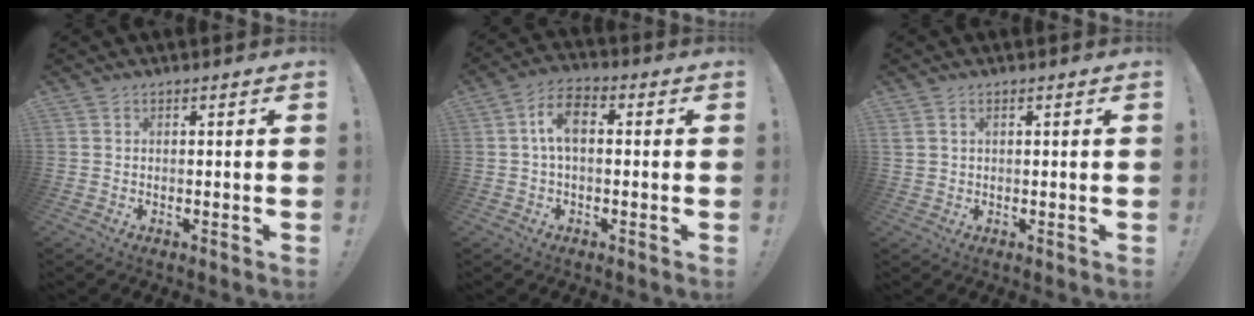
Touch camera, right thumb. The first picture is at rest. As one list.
[{"total": 7.5, "force": [0.5, 4.2, 6.2], "torque": [-0.120, 0.007, 0.010]}, {"total": 1.8, "force": [0.8, 1.2, 0.9], "torque": [-0.021, 0.003, 0.016]}]